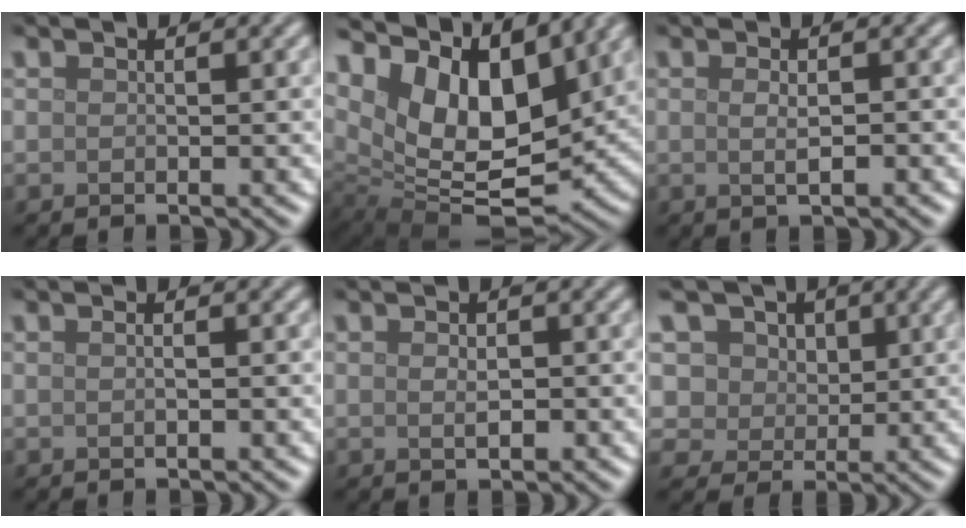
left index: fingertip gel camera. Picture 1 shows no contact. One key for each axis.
{"total": 12.6, "fx": 5.7, "fy": 6.5, "fz": 9.1, "tx": -0.169, "ty": 0.012, "tz": 0.102}
{"total": 1.7, "fx": 0.0, "fy": 0.4, "fz": 1.7, "tx": -0.030, "ty": 0.000, "tz": 0.000}
{"total": 1.0, "fx": 0.2, "fy": 0.5, "fz": 0.9, "tx": -0.004, "ty": -0.005, "tz": -0.005}
{"total": 1.5, "fx": 0.0, "fy": 0.7, "fz": 1.3, "tx": -0.023, "ty": 0.000, "tz": 0.001}
{"total": 9.8, "fx": 5.1, "fy": 6.7, "fz": 4.9, "tx": -0.091, "ty": 0.018, "tz": 0.060}